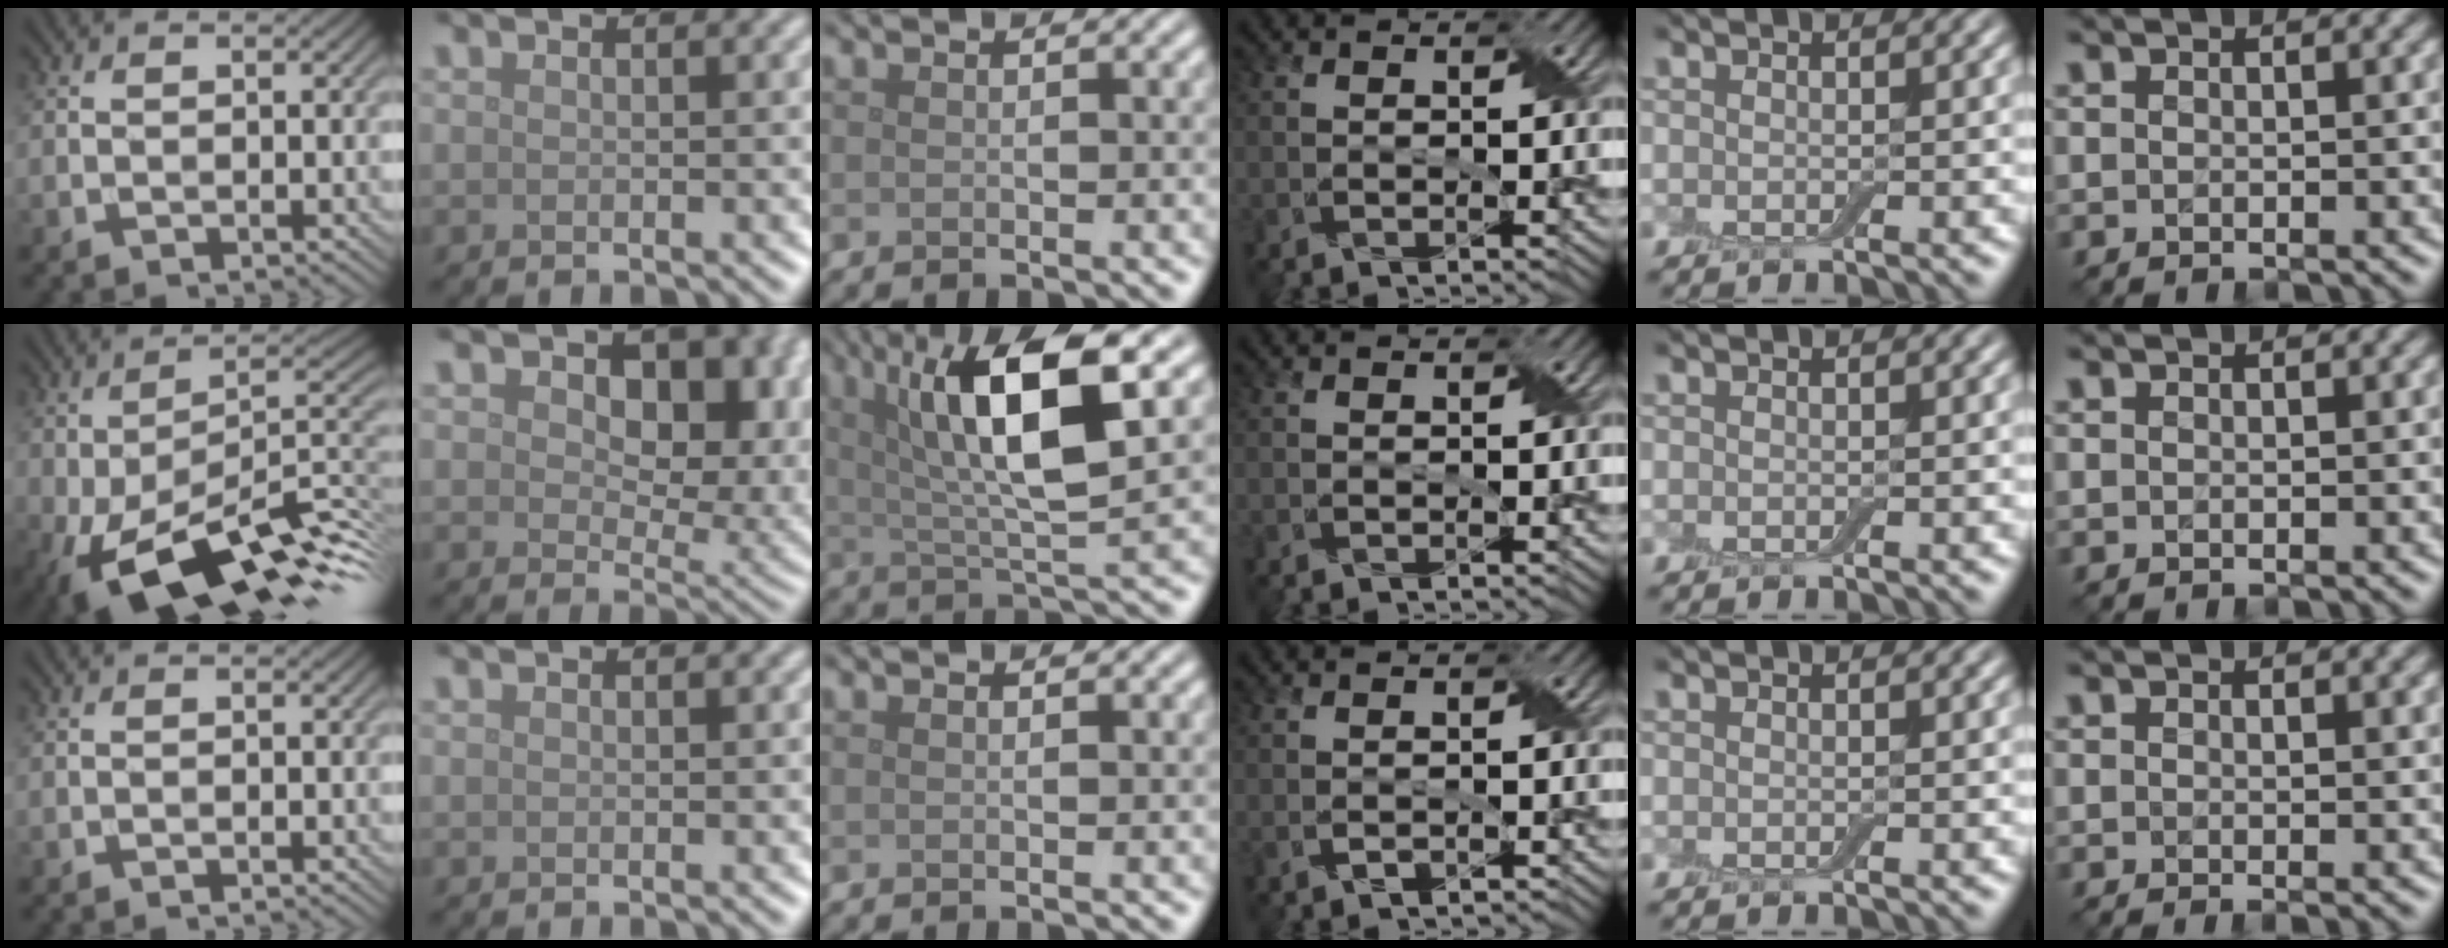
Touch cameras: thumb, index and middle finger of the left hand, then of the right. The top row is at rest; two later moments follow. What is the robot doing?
{"motion": "peel", "object": "aluminum foil"}